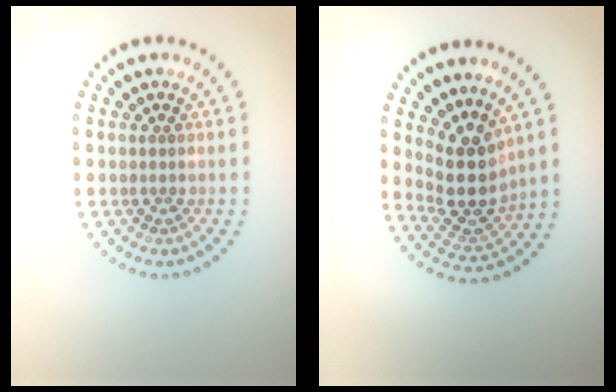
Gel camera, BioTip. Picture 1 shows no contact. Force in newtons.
{"total": 4.4, "press": 3.4, "slide": 2.7}